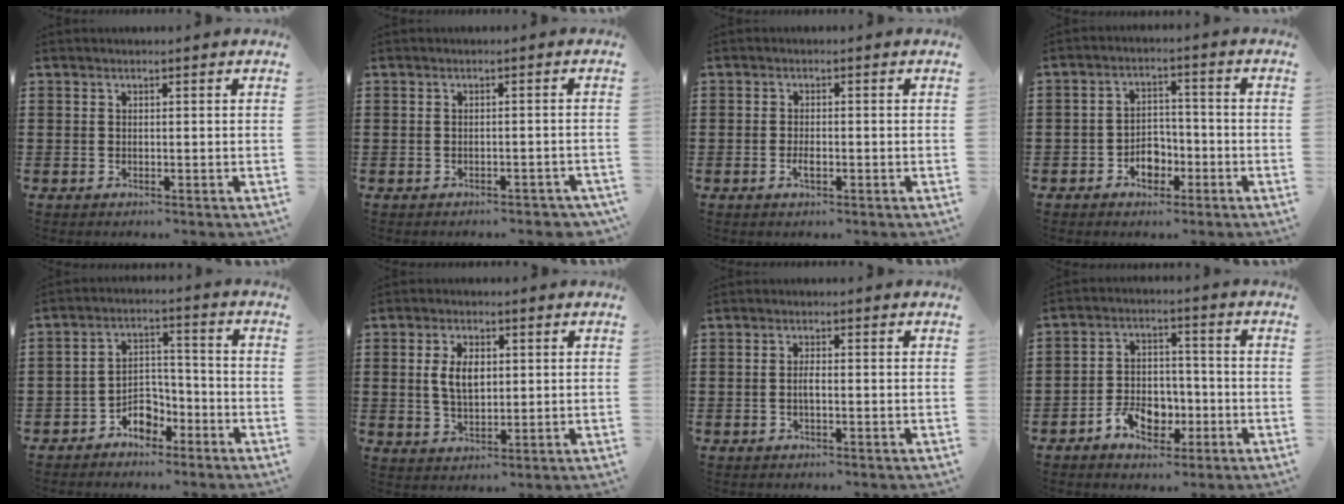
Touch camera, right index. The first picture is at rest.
{"total": 1.2, "force": [-1.1, 0.2, 0.4], "torque": [-0.012, -0.003, -0.023]}
{"total": 1.9, "force": [-0.7, 0.7, 1.6], "torque": [-0.029, -0.001, -0.011]}
{"total": 4.3, "force": [-2.4, 3.0, 1.9], "torque": [-0.028, 0.005, -0.046]}
{"total": 4.8, "force": [-3.6, 2.8, 1.6], "torque": [-0.030, 0.016, -0.069]}
{"total": 5.2, "force": [0.6, 3.0, 4.2], "torque": [-0.087, 0.005, 0.005]}
{"total": 1.6, "force": [-0.3, 0.4, 1.5], "torque": [-0.036, 0.000, -0.009]}
{"total": 7.1, "force": [-3.3, 4.8, 4.1], "torque": [-0.071, 0.013, -0.060]}